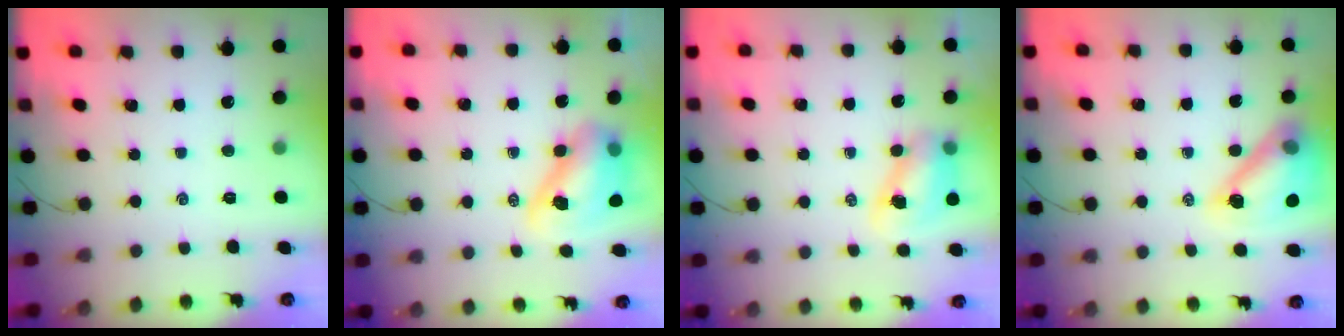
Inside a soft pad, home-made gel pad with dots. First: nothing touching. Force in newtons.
{"total": 10.6, "press": 10.1, "slide": 3.1}
{"total": 7.6, "press": 7.5, "slide": 1.0}
{"total": 15.7, "press": 15.2, "slide": 4.2}